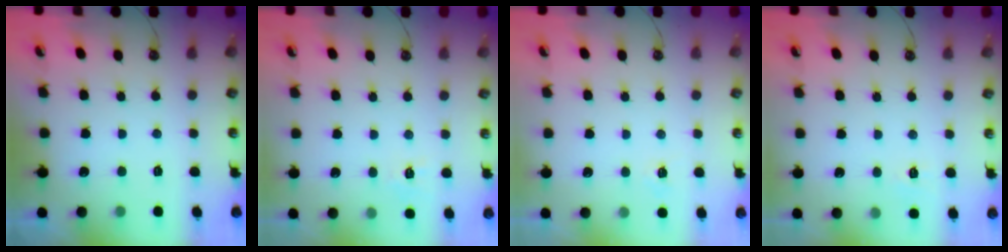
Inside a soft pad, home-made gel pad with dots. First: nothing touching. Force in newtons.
{"total": 6.7, "press": 6.7, "slide": 0.8}
{"total": 4.4, "press": 4.3, "slide": 0.4}
{"total": 4.8, "press": 4.8, "slide": 0.6}